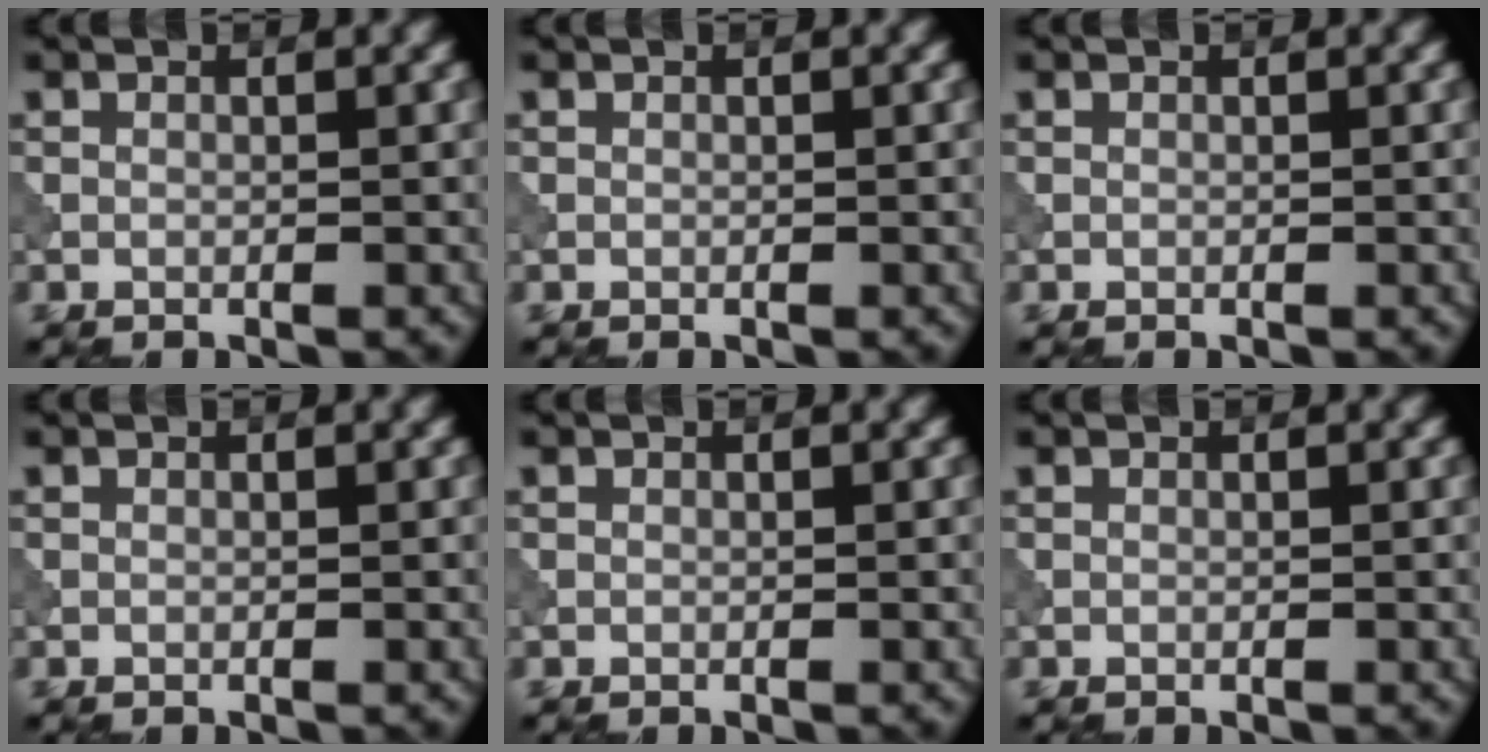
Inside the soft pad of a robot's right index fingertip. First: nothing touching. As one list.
[{"total": 0.0}, {"total": 0.0}, {"total": 0.0}, {"total": 0.0}, {"total": 0.0}]